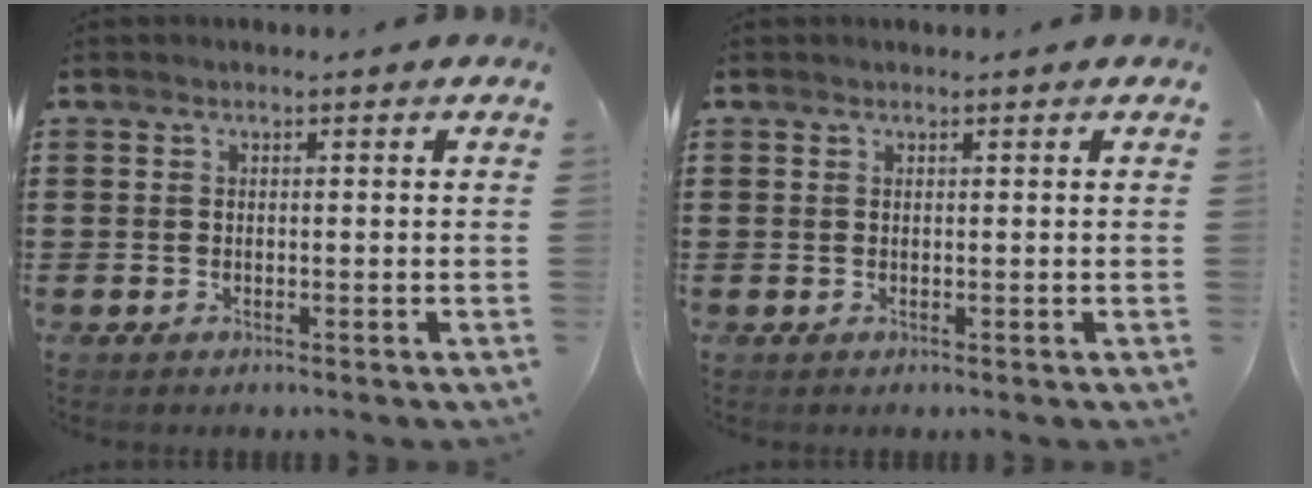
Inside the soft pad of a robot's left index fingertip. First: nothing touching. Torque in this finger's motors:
{"motor_torque": [1.88, 0.26, 0.03, 0.00]}